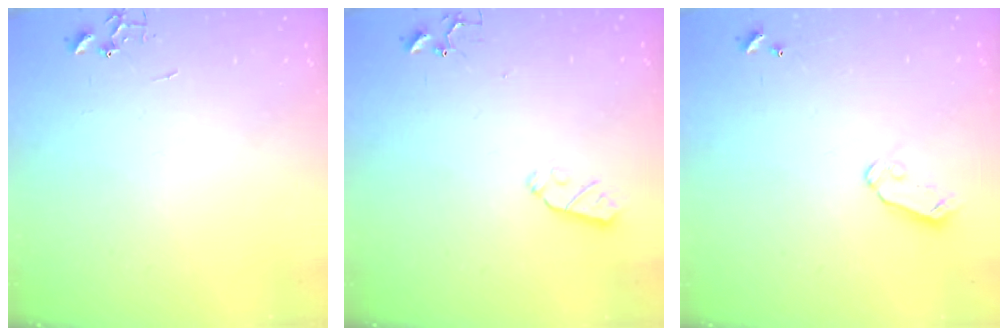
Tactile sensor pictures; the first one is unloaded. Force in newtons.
{"total": 5.5, "press": 5.5, "slide": 0.4}
{"total": 5.4, "press": 5.4, "slide": 0.5}